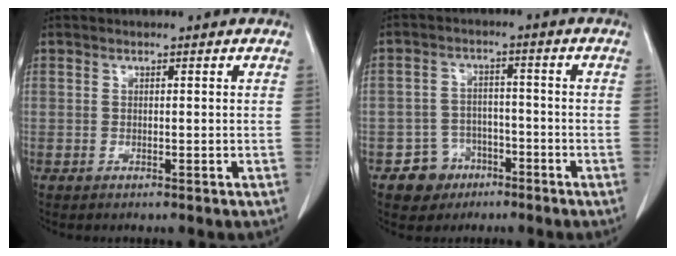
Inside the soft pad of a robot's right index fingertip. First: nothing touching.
{"total": 5.5, "force": [-3.0, 4.6, 0.4], "torque": [0.004, 0.016, -0.043]}